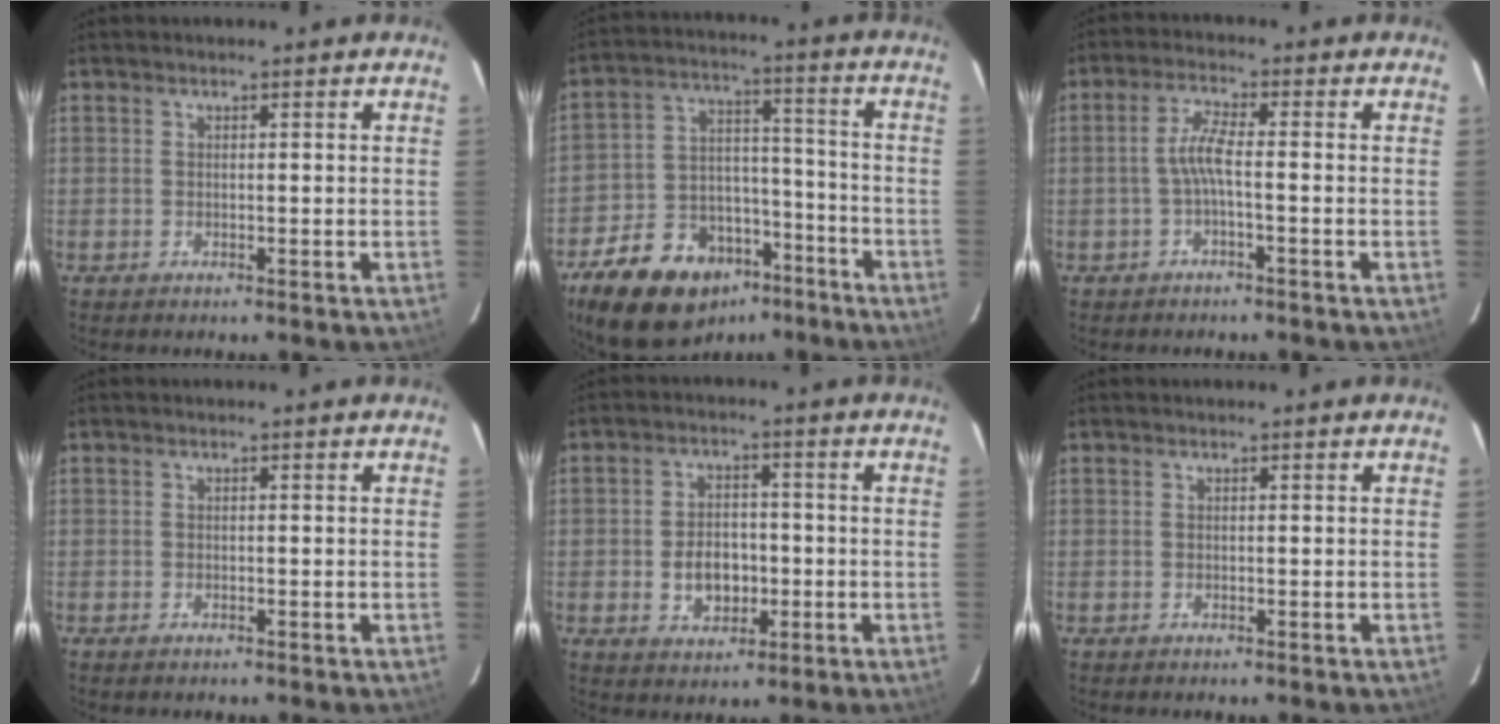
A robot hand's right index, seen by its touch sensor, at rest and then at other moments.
{"total": 19.7, "force": [-13.0, 11.8, 9.1], "torque": [-0.203, 0.036, -0.190]}
{"total": 3.6, "force": [-1.1, 0.3, 3.4], "torque": [-0.075, 0.008, -0.022]}
{"total": 0.7, "force": [-0.5, 0.4, 0.3], "torque": [-0.006, -0.002, -0.010]}
{"total": 6.9, "force": [-1.5, 5.1, 4.4], "torque": [-0.085, 0.009, -0.015]}
{"total": 0.0}